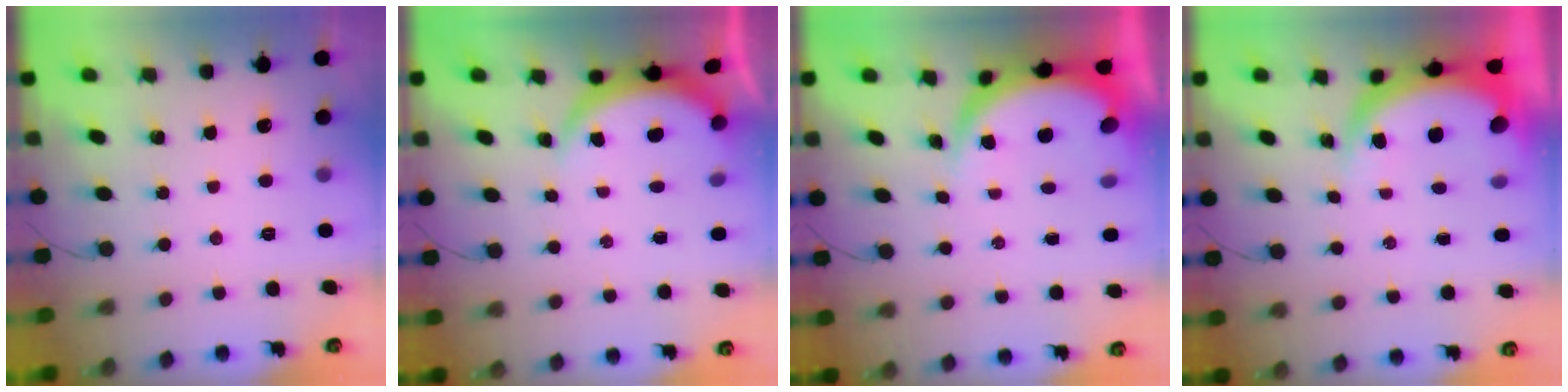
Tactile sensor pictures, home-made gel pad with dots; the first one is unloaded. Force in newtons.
{"total": 3.9, "press": 3.9, "slide": 0.2}
{"total": 6.9, "press": 6.6, "slide": 1.8}
{"total": 6.6, "press": 6.5, "slide": 1.0}